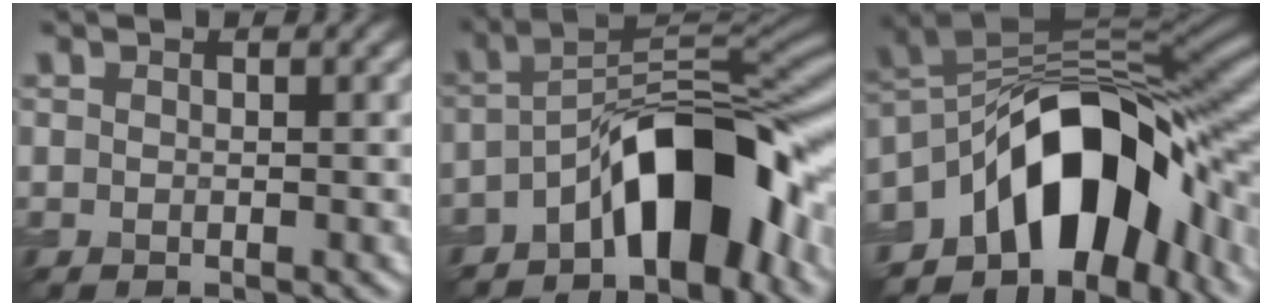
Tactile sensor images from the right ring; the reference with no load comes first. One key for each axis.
{"total": 10.5, "fx": -4.9, "fy": 3.9, "fz": 8.4, "tx": -0.116, "ty": 0.027, "tz": -0.085}
{"total": 13.6, "fx": -5.9, "fy": 7.5, "fz": 9.6, "tx": -0.129, "ty": 0.022, "tz": -0.103}